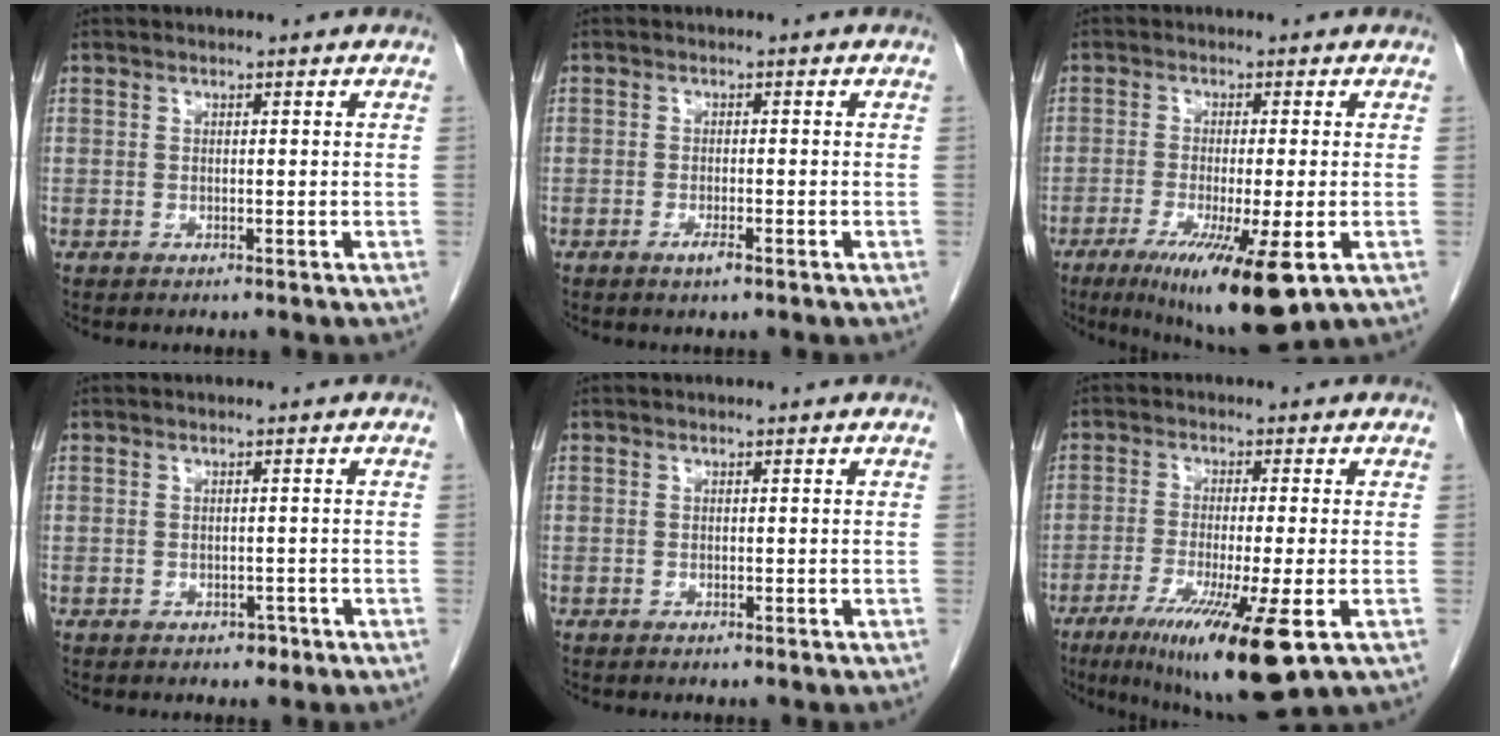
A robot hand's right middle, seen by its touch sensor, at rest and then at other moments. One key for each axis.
{"total": 1.8, "fx": -1.1, "fy": 0.3, "fz": 1.4, "tx": -0.025, "ty": -0.001, "tz": -0.017}
{"total": 11.9, "fx": -5.9, "fy": 1.0, "fz": 10.3, "tx": -0.154, "ty": -0.034, "tz": -0.091}
{"total": 1.1, "fx": -0.7, "fy": 0.8, "fz": 0.5, "tx": -0.006, "ty": 0.002, "tz": -0.006}
{"total": 0.0}
{"total": 13.5, "fx": -6.6, "fy": 0.4, "fz": 11.8, "tx": -0.185, "ty": -0.042, "tz": -0.104}